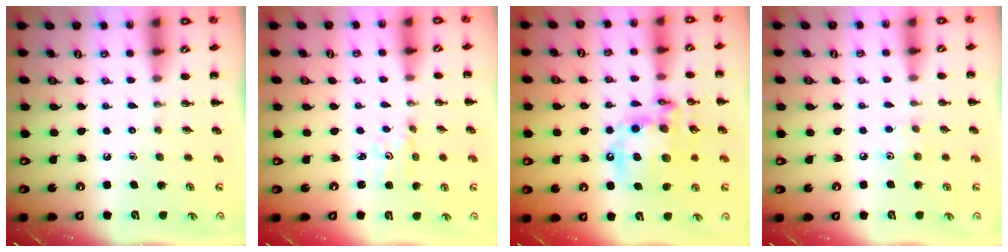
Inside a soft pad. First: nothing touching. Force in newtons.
{"total": 1.8, "press": 1.7, "slide": 0.5}
{"total": 17.5, "press": 17.1, "slide": 3.7}
{"total": 5.6, "press": 5.5, "slide": 1.3}